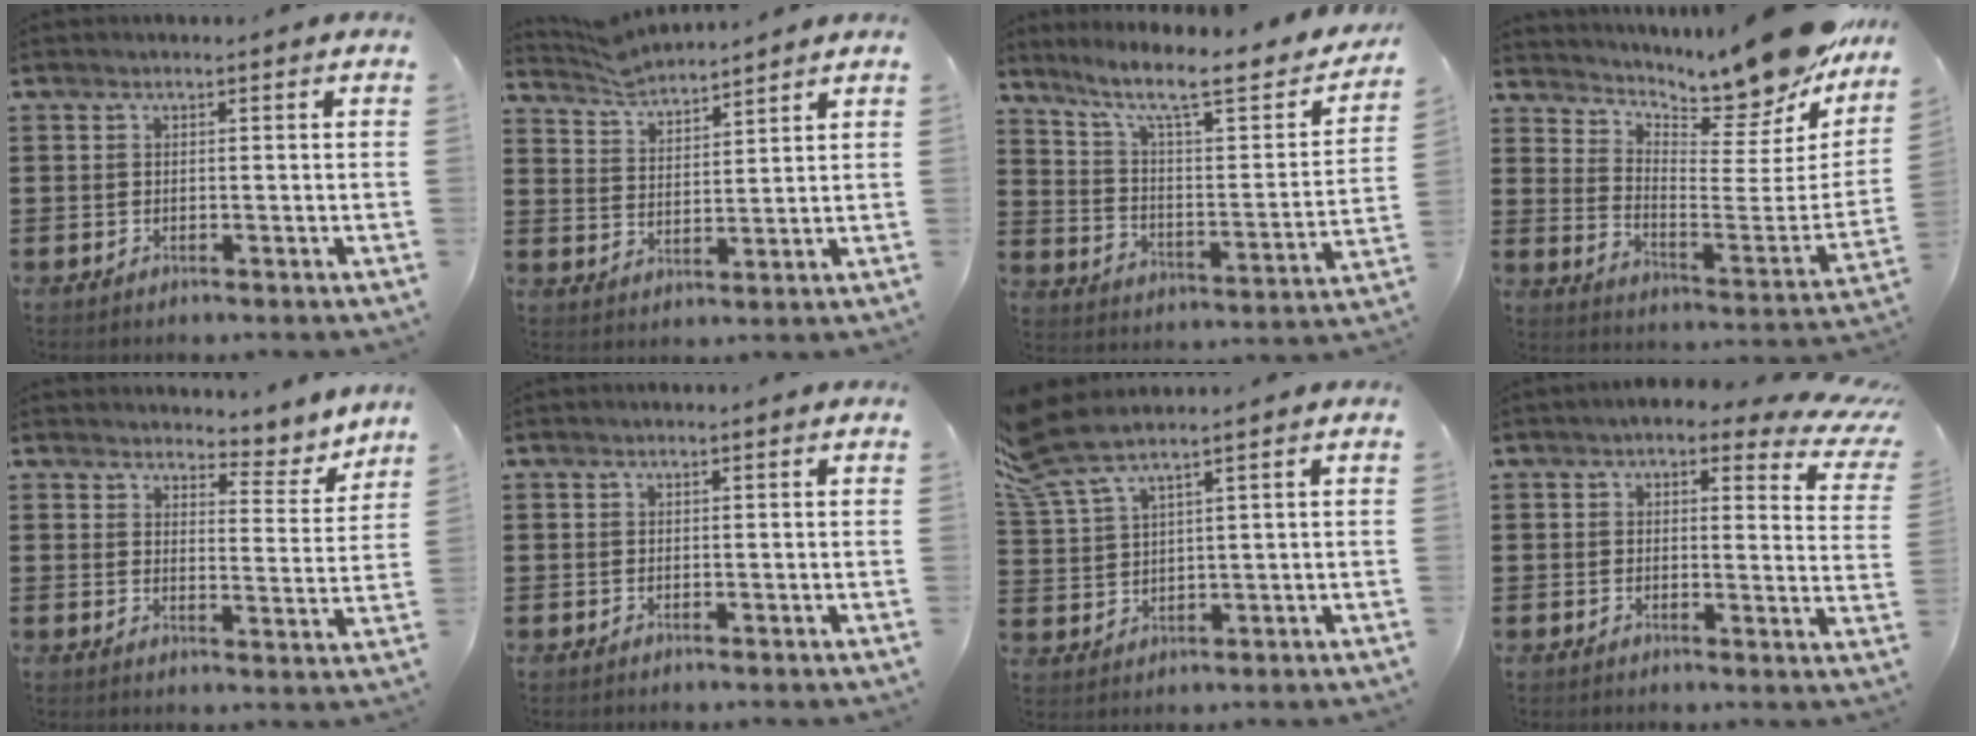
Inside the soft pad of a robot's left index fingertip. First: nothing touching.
{"total": 4.5, "force": [4.5, 0.3, 0.2], "torque": [-0.023, -0.019, 0.082]}
{"total": 8.7, "force": [6.3, 1.6, 5.8], "torque": [-0.122, -0.043, 0.095]}
{"total": 11.4, "force": [10.3, 1.6, 4.7], "torque": [-0.085, -0.091, 0.166]}
{"total": 3.9, "force": [3.8, 0.8, 0.6], "torque": [-0.021, -0.032, 0.059]}
{"total": 0.0}
{"total": 5.6, "force": [4.7, 0.9, 2.9], "torque": [-0.088, -0.019, 0.080]}
{"total": 4.2, "force": [3.0, 1.8, 2.3], "torque": [-0.041, -0.010, 0.049]}